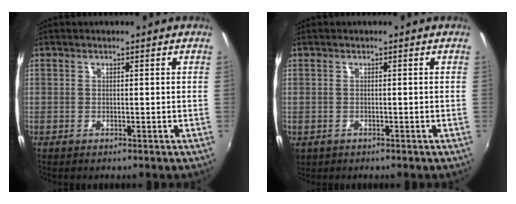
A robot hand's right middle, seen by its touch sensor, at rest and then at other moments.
{"total": 1.7, "force": [-0.5, 1.4, 0.7], "torque": [-0.015, -0.005, -0.006]}